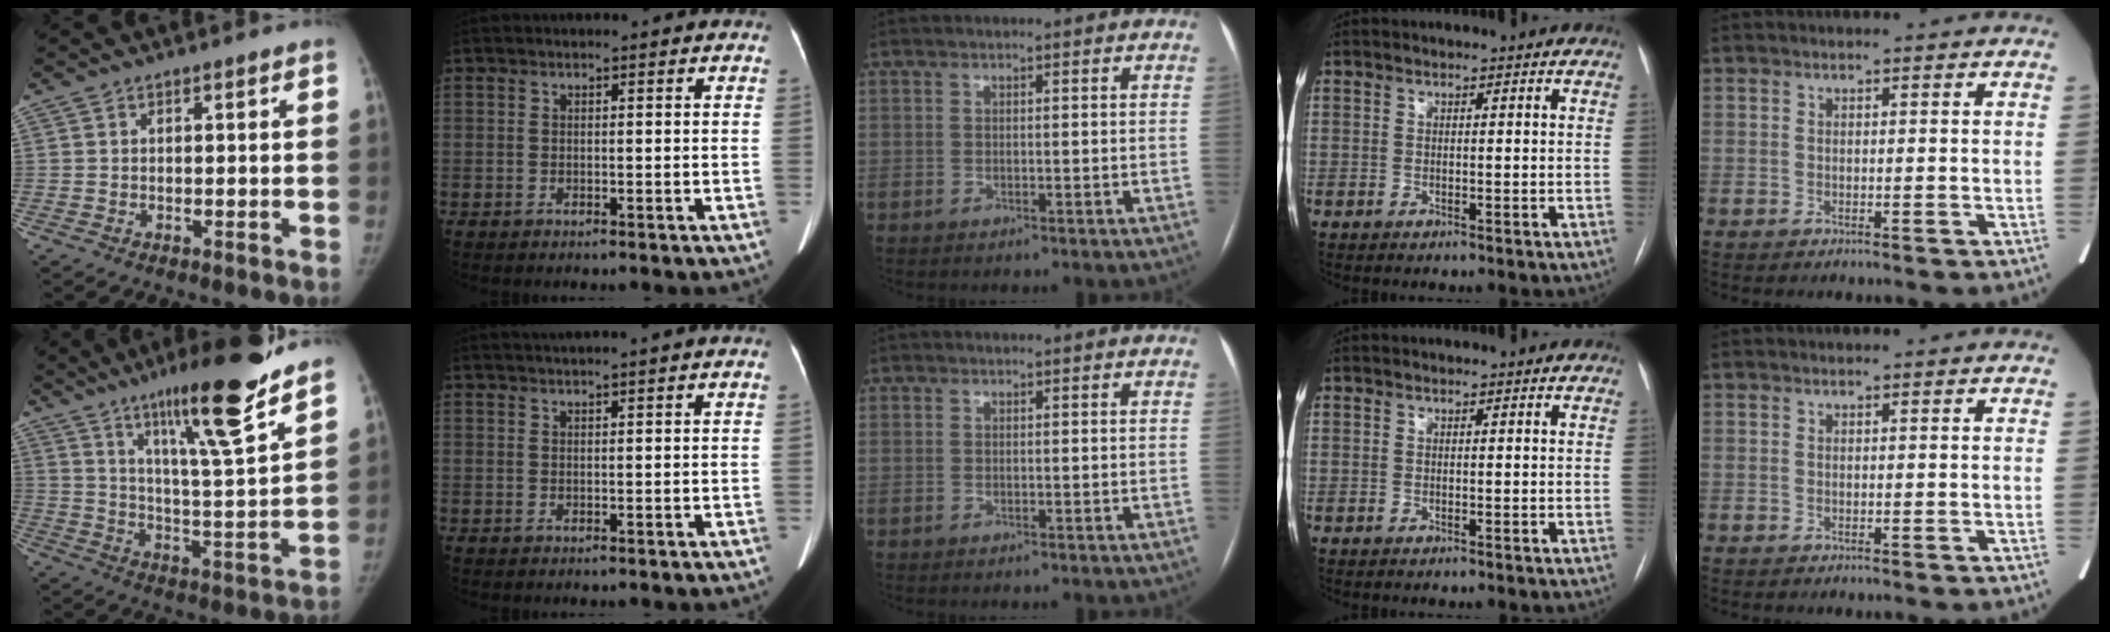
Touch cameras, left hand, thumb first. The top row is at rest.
{"thumb": {"total": 19.2, "force": [13.2, 1.4, 13.9], "torque": [-0.198, -0.075, 0.210]}, "index": {"total": 3.8, "force": [3.2, -1.1, 1.7], "torque": [-0.019, 0.023, 0.053]}}